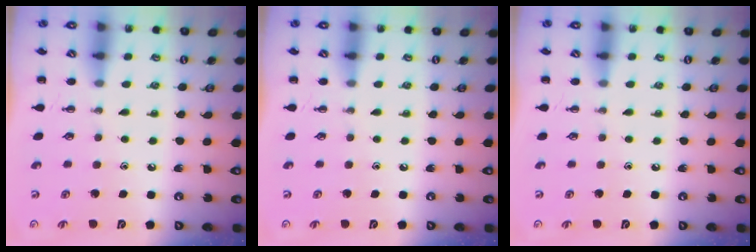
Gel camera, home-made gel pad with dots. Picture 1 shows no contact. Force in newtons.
{"total": 0.0}
{"total": 0.0}